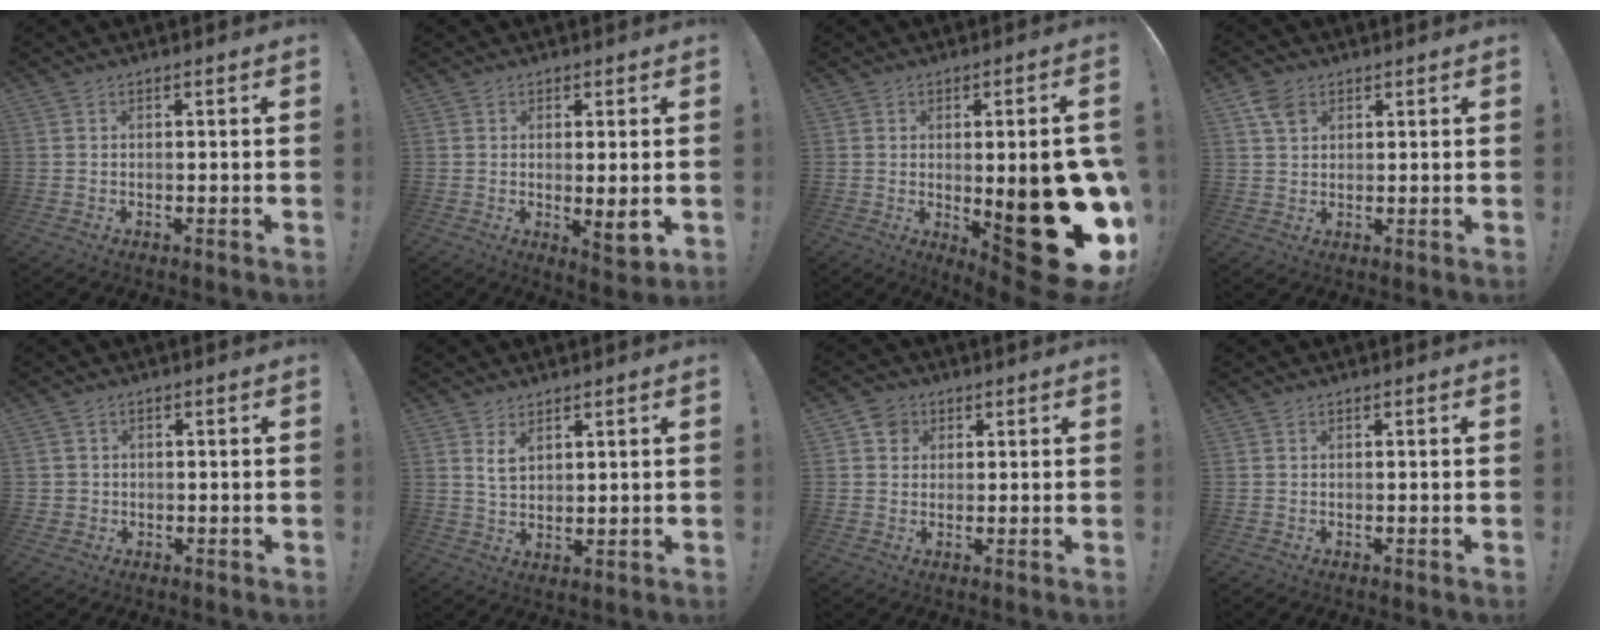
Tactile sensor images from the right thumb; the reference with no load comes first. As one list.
[{"total": 5.5, "force": [0.3, 0.7, 5.4], "torque": [-0.063, -0.015, 0.009]}, {"total": 25.5, "force": [-3.6, 8.3, 23.9], "torque": [-0.286, -0.013, -0.025]}, {"total": 4.8, "force": [2.6, 3.3, 2.5], "torque": [-0.038, -0.007, 0.050]}, {"total": 2.6, "force": [0.2, 2.5, 0.4], "torque": [-0.002, 0.000, 0.005]}, {"total": 4.7, "force": [2.9, 2.7, 2.6], "torque": [-0.044, -0.012, 0.054]}, {"total": 4.5, "force": [1.6, 4.0, 1.3], "torque": [-0.012, -0.001, 0.030]}, {"total": 0.0}]